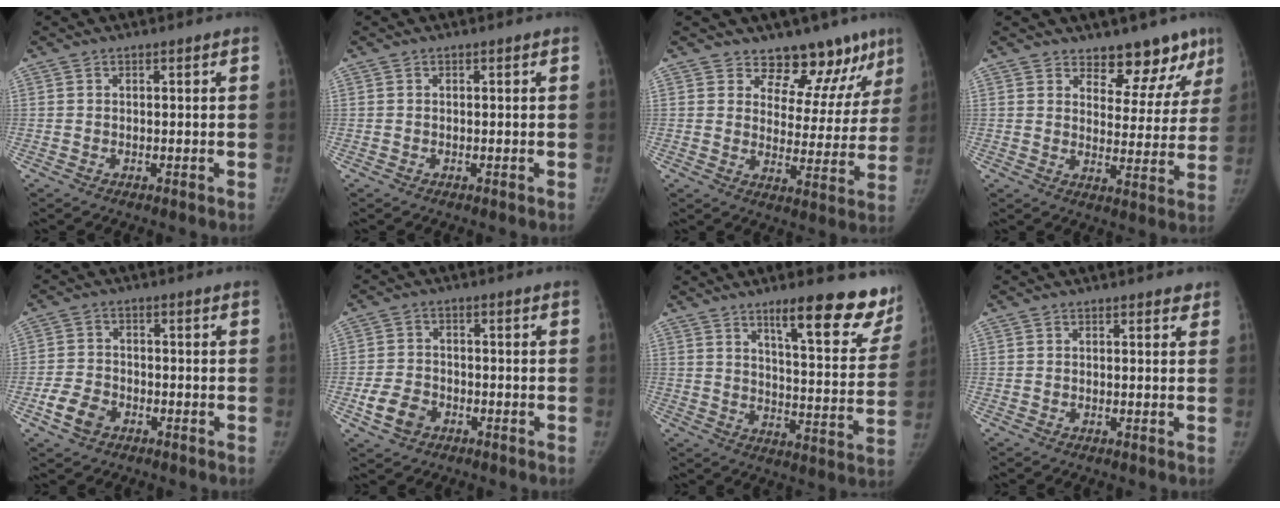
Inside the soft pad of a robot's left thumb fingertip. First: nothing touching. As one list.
[{"total": 0.0}, {"total": 13.5, "force": [10.9, 6.8, 4.4], "torque": [0.001, -0.076, 0.133]}, {"total": 10.6, "force": [8.4, 5.3, 3.7], "torque": [0.005, -0.058, 0.103]}, {"total": 5.5, "force": [-2.8, 3.8, 2.8], "torque": [-0.050, 0.018, -0.051]}, {"total": 5.9, "force": [-2.7, 4.2, 3.0], "torque": [-0.052, 0.018, -0.047]}, {"total": 19.4, "force": [13.5, 4.6, 13.2], "torque": [-0.130, -0.078, 0.183]}, {"total": 1.0, "force": [0.8, 0.6, 0.3], "torque": [0.006, -0.004, 0.004]}]